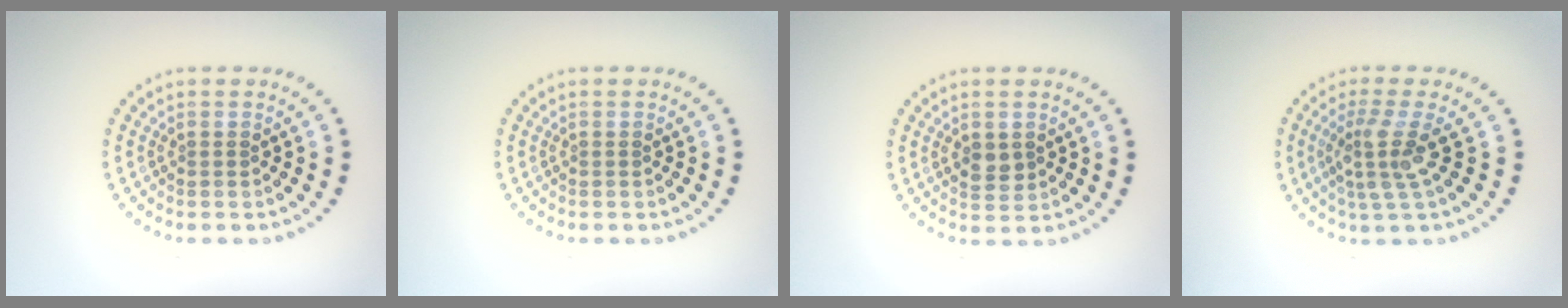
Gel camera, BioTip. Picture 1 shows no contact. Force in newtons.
{"total": 0.0}
{"total": 1.8, "press": 1.8, "slide": 0.1}
{"total": 3.3, "press": 2.5, "slide": 2.1}